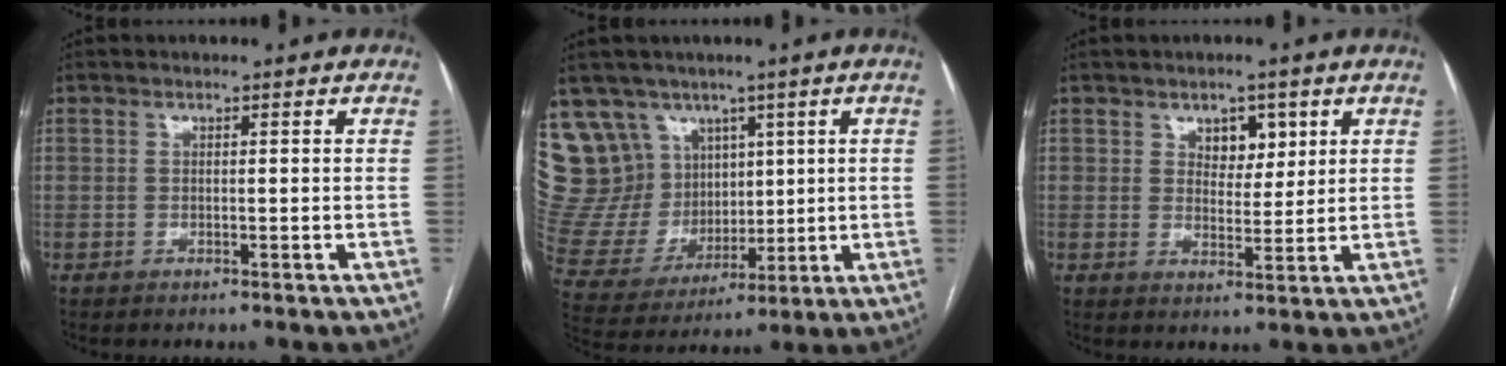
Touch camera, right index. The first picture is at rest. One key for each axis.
{"total": 16.3, "fx": 9.1, "fy": 12.6, "fz": 4.9, "tx": -0.115, "ty": 0.060, "tz": 0.201}
{"total": 4.4, "fx": 2.3, "fy": 2.7, "fz": 2.7, "tx": -0.034, "ty": 0.003, "tz": 0.037}